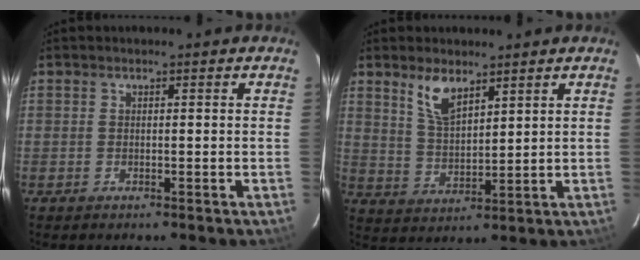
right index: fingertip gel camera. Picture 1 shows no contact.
{"total": 6.7, "force": [4.5, 2.7, 4.2], "torque": [-0.078, 0.002, 0.094]}